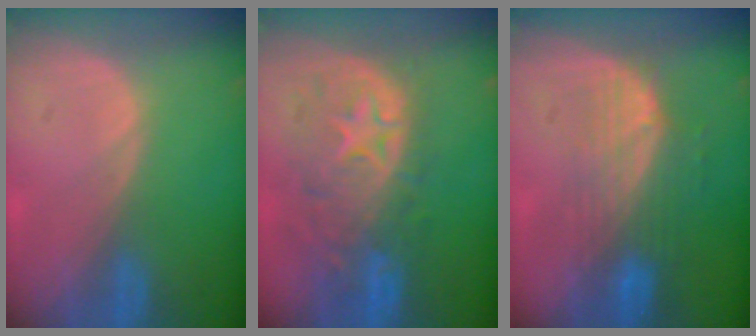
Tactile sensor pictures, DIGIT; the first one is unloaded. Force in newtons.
{"total": 10.8, "press": 9.7, "slide": 4.8}
{"total": 7.7, "press": 6.9, "slide": 3.5}